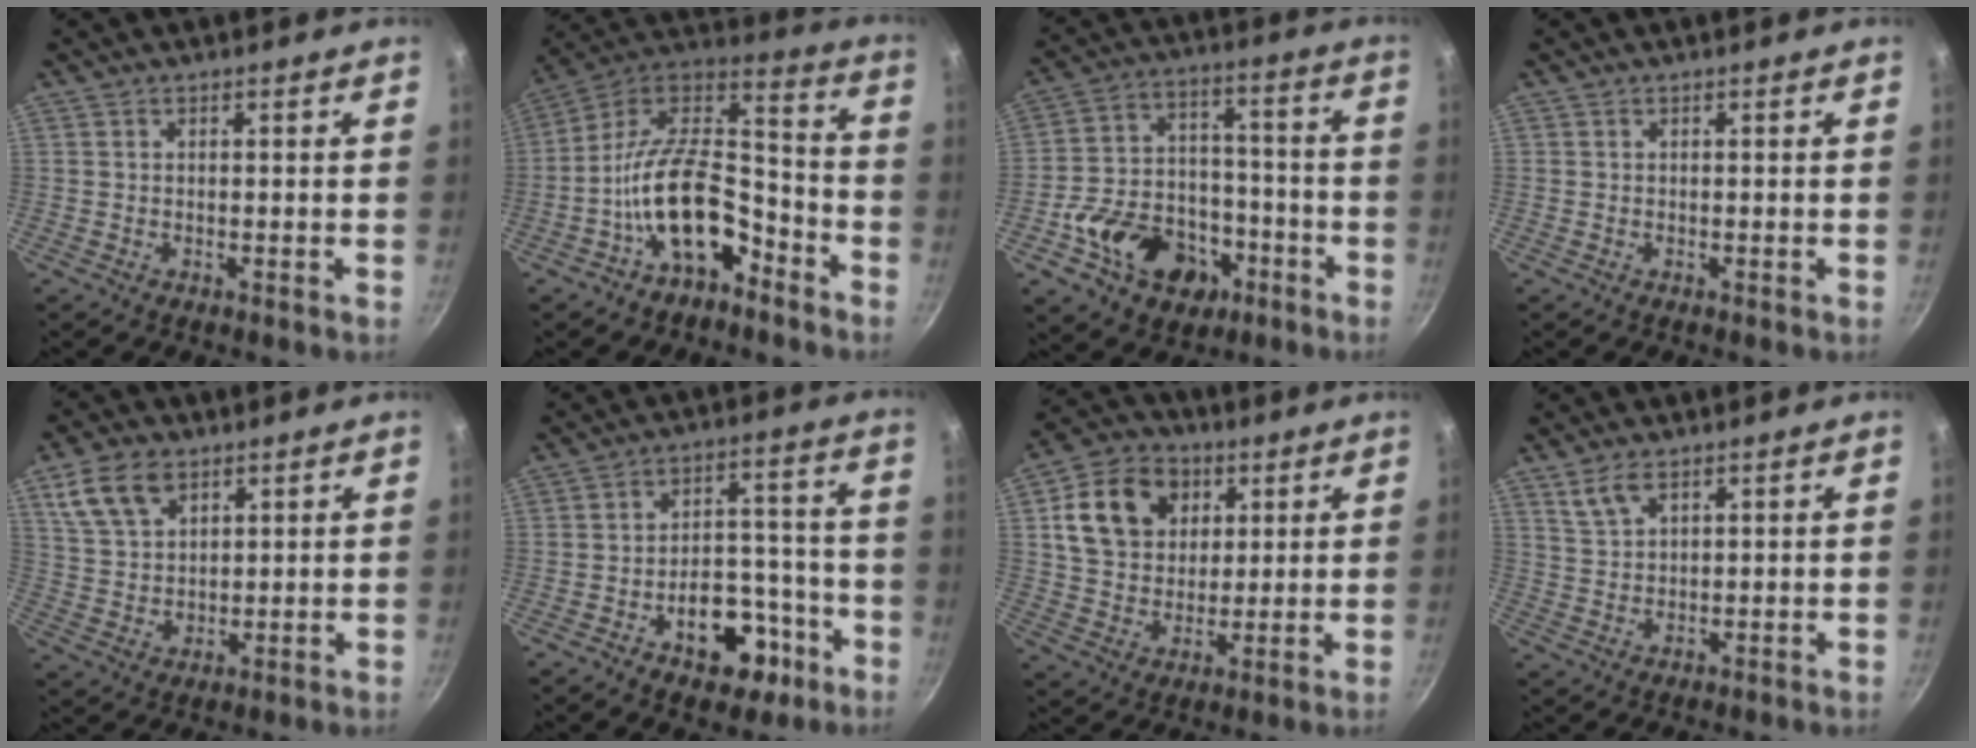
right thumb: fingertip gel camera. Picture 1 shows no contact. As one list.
[{"total": 18.3, "force": [-8.3, 9.8, 13.0], "torque": [-0.191, 0.086, -0.160]}, {"total": 18.3, "force": [-7.9, 13.3, 9.8], "torque": [-0.140, 0.064, -0.116]}, {"total": 0.0}, {"total": 10.2, "force": [5.3, 6.5, 5.8], "torque": [-0.093, -0.009, 0.107]}, {"total": 13.6, "force": [-6.5, 8.4, 8.5], "torque": [-0.078, 0.060, -0.082]}, {"total": 14.7, "force": [4.9, 11.5, 7.9], "torque": [-0.121, -0.001, 0.079]}, {"total": 4.4, "force": [2.9, 2.0, 2.7], "torque": [-0.046, -0.010, 0.062]}]